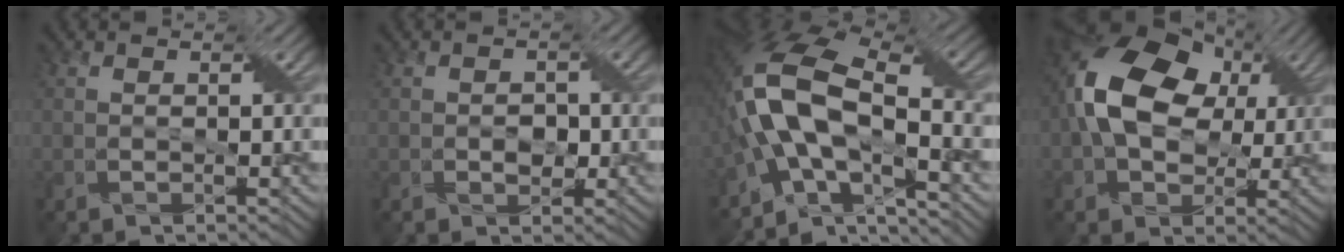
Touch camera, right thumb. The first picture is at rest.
{"total": 1.5, "force": [-0.4, 1.3, 0.7], "torque": [-0.011, -0.002, -0.006]}
{"total": 15.1, "force": [-3.3, 6.7, 13.1], "torque": [-0.265, 0.011, -0.068]}
{"total": 14.4, "force": [3.0, 10.1, 9.8], "torque": [-0.203, 0.019, 0.050]}